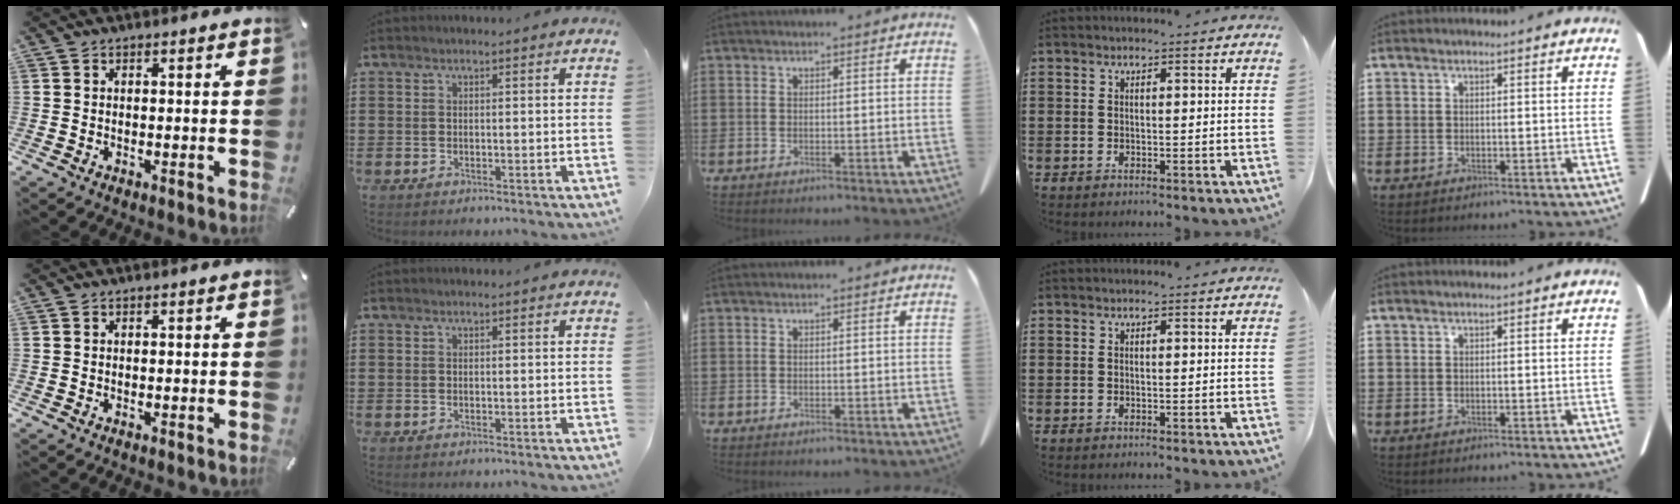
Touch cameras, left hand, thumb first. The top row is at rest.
{}